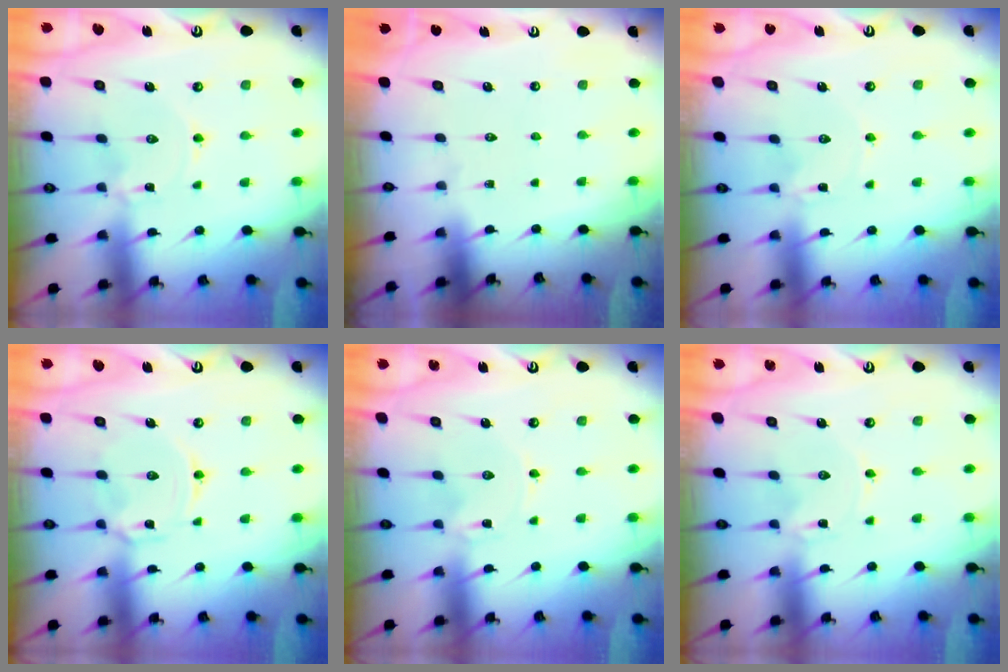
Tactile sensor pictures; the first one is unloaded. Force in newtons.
{"total": 0.0}
{"total": 0.6, "press": 0.6, "slide": 0.1}
{"total": 3.5, "press": 3.4, "slide": 0.4}
{"total": 0.0}
{"total": 0.0}